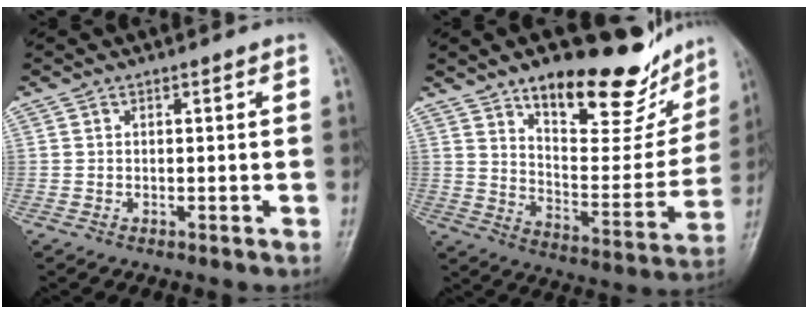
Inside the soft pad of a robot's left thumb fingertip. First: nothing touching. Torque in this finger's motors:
{"motor_torque": [1.17, 0.98, 1.42, -1.35, 0.09]}